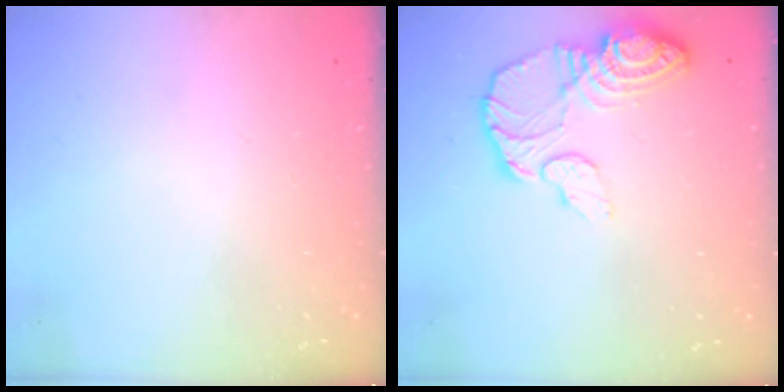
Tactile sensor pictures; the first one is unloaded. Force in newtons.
{"total": 12.0, "press": 11.9, "slide": 1.1}